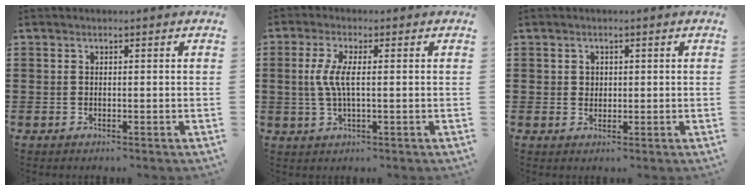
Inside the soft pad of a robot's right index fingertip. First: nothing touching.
{"total": 4.6, "force": [0.1, 1.0, 4.4], "torque": [-0.104, -0.008, -0.007]}
{"total": 1.4, "force": [0.5, 1.2, 0.3], "torque": [-0.009, 0.006, 0.010]}